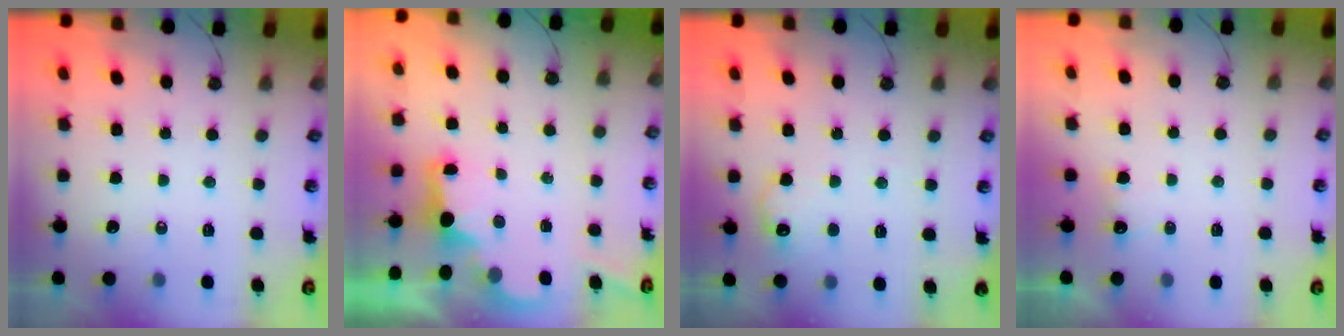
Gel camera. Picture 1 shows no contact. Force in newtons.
{"total": 2.4, "press": 2.3, "slide": 0.7}
{"total": 8.8, "press": 8.8, "slide": 0.4}
{"total": 2.9, "press": 2.7, "slide": 0.9}